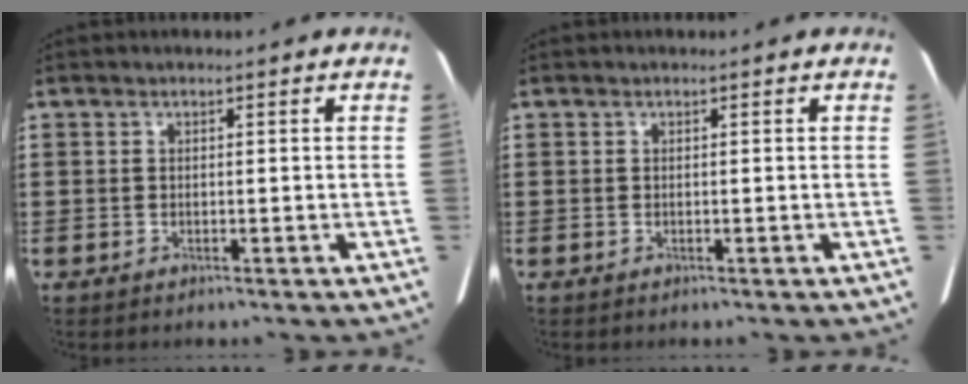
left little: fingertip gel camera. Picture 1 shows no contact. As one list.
[{"total": 0.0}]